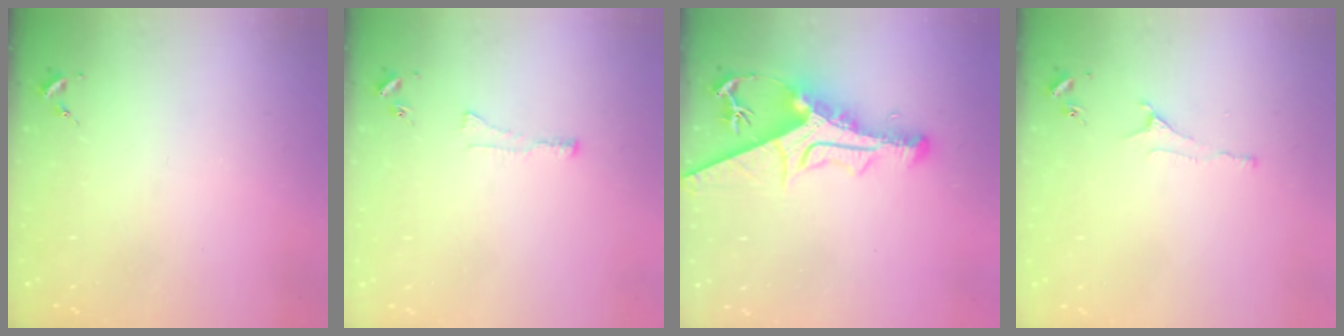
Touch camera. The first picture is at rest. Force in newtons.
{"total": 3.4, "press": 3.4, "slide": 0.4}
{"total": 13.4, "press": 13.4, "slide": 1.3}
{"total": 3.8, "press": 3.8, "slide": 0.8}